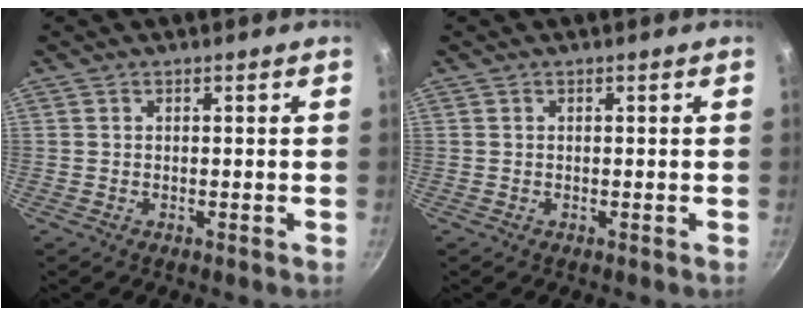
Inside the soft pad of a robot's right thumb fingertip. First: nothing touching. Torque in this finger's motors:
{"motor_torque": [-0.15, -0.15, -0.43, 0.49, 0.03]}